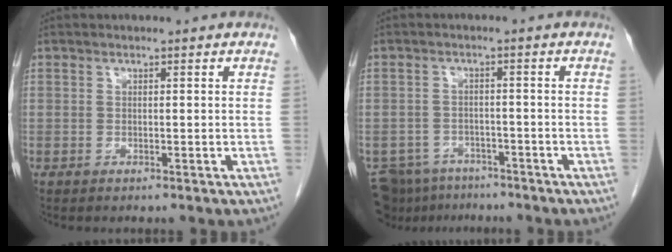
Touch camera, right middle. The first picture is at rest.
{"total": 8.5, "force": [-7.1, 4.3, 1.6], "torque": [-0.032, -0.005, -0.102]}